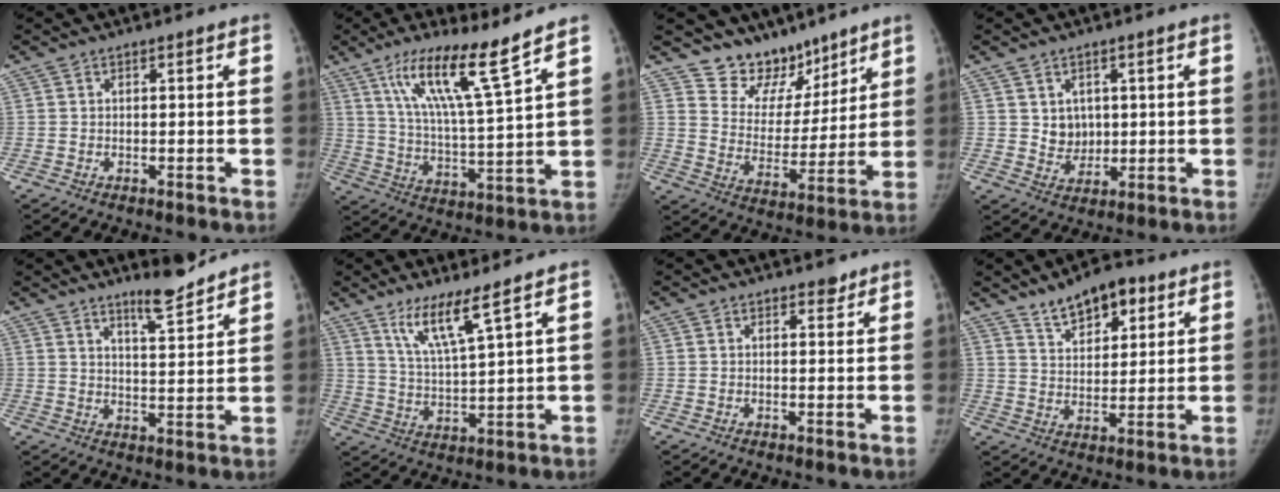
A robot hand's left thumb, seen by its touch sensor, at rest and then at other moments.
{"total": 14.3, "force": [9.3, 0.5, 10.9], "torque": [-0.190, -0.055, 0.171]}
{"total": 11.9, "force": [9.9, 6.5, 1.2], "torque": [0.040, -0.083, 0.177]}
{"total": 4.7, "force": [1.0, 4.1, 2.1], "torque": [-0.007, -0.009, 0.025]}
{"total": 7.0, "force": [6.0, 0.9, 3.6], "torque": [-0.045, -0.053, 0.096]}
{"total": 7.9, "force": [5.5, 0.1, 5.8], "torque": [-0.112, -0.045, 0.112]}
{"total": 1.4, "force": [1.1, 0.8, 0.4], "torque": [0.006, -0.007, 0.011]}
{"total": 9.9, "force": [6.3, 4.9, 5.8], "torque": [-0.063, -0.030, 0.106]}